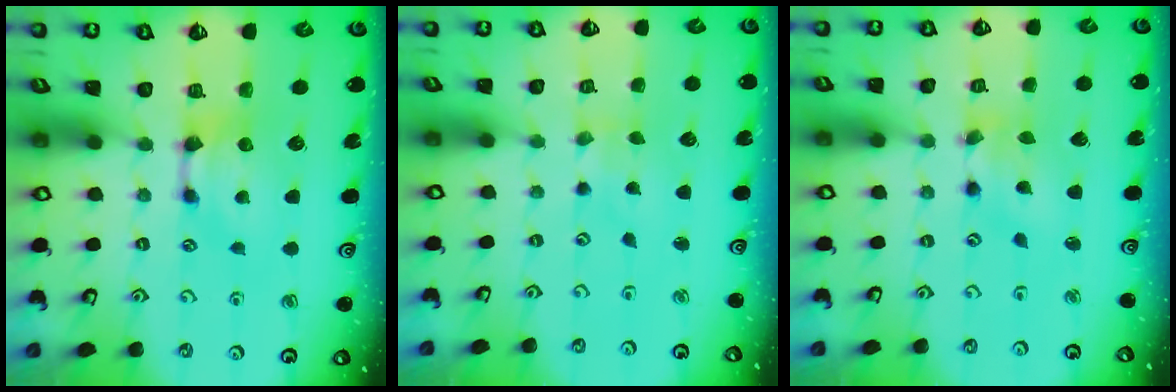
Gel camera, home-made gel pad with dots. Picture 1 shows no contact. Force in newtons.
{"total": 3.4, "press": 3.3, "slide": 0.7}
{"total": 1.8, "press": 1.1, "slide": 1.4}